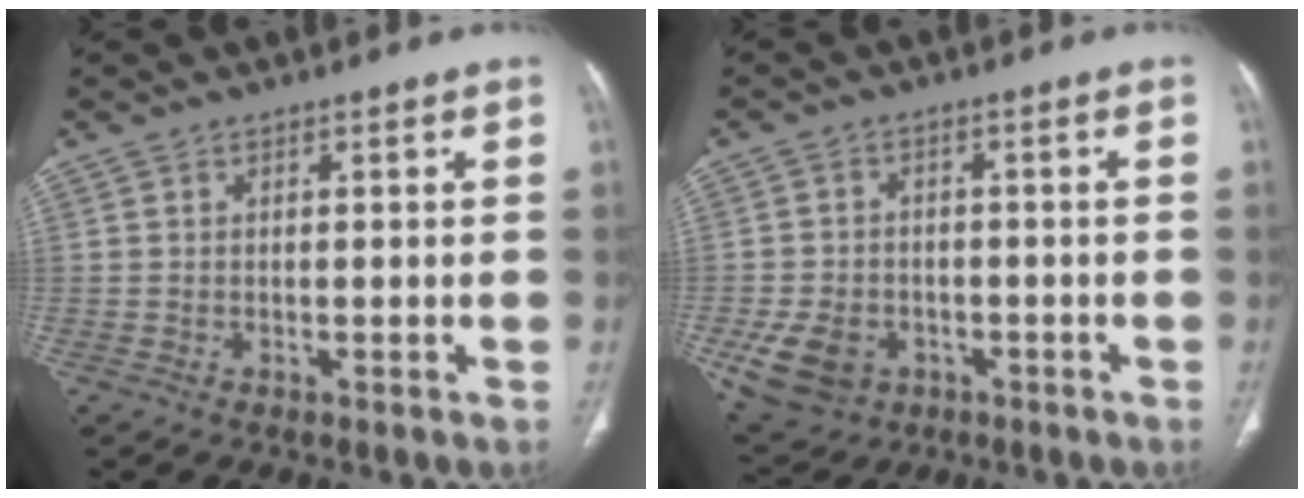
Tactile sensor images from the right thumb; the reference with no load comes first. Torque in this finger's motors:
{"motor_torque": [2.34, 2.11, 0.34, -0.75, 0.06]}